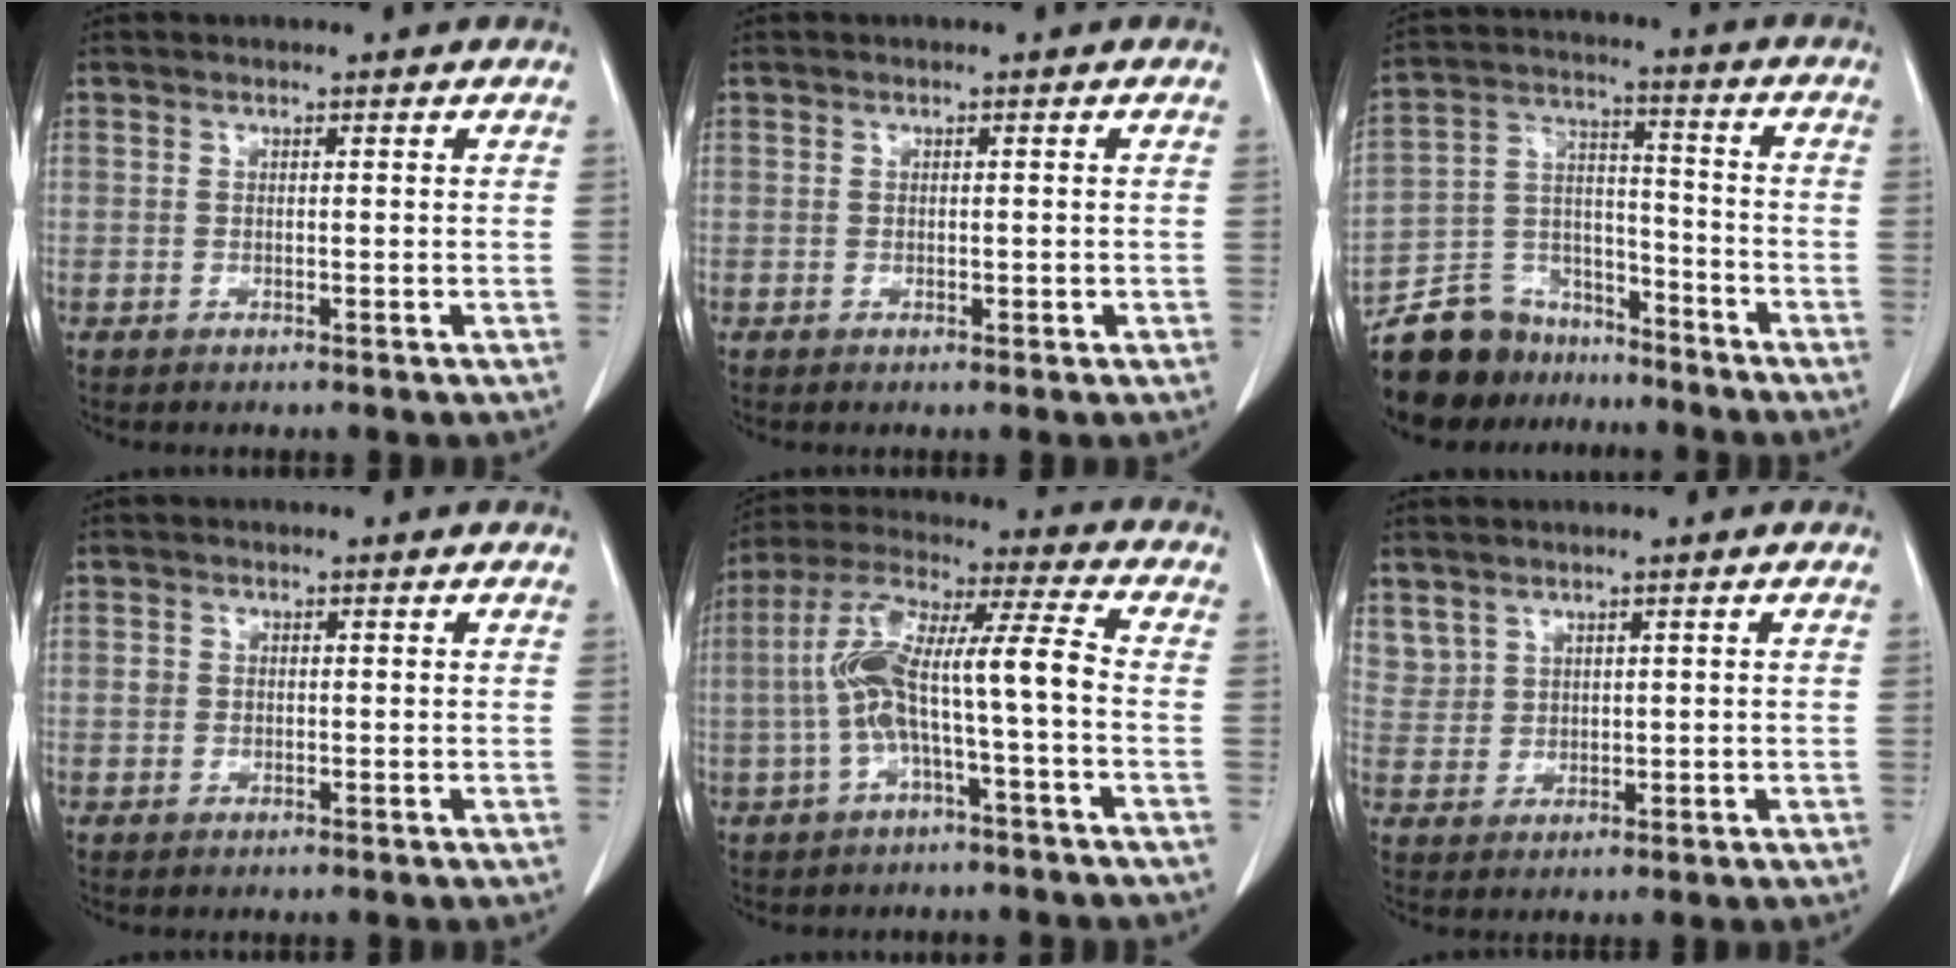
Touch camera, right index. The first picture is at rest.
{"total": 0.7, "force": [-0.1, 0.5, 0.5], "torque": [-0.006, 0.003, 0.000]}
{"total": 11.9, "force": [-10.0, 6.3, 1.6], "torque": [-0.044, 0.046, -0.175]}
{"total": 1.2, "force": [0.0, 1.1, 0.5], "torque": [-0.011, 0.007, 0.004]}
{"total": 11.7, "force": [-2.0, 1.2, 11.5], "torque": [-0.231, 0.037, -0.040]}
{"total": 3.9, "force": [2.4, 3.0, 0.6], "torque": [-0.012, 0.009, 0.061]}